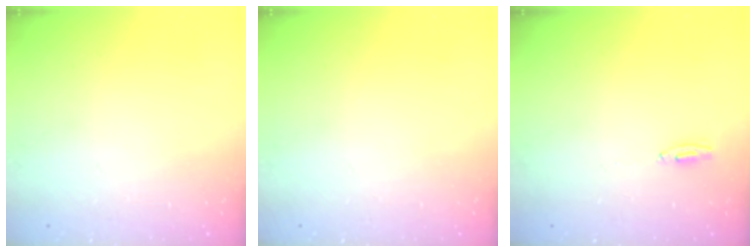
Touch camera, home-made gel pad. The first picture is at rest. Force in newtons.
{"total": 0.0}
{"total": 4.2, "press": 2.6, "slide": 3.3}